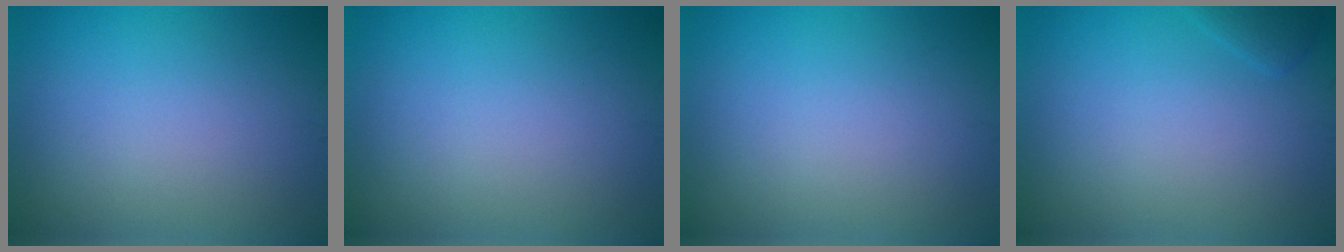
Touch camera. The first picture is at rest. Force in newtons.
{"total": 0.0}
{"total": 0.0}
{"total": 0.9, "press": 0.9, "slide": 0.1}